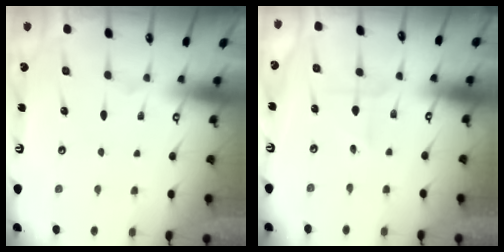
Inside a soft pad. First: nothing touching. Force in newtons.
{"total": 1.6, "press": 1.6, "slide": 0.3}